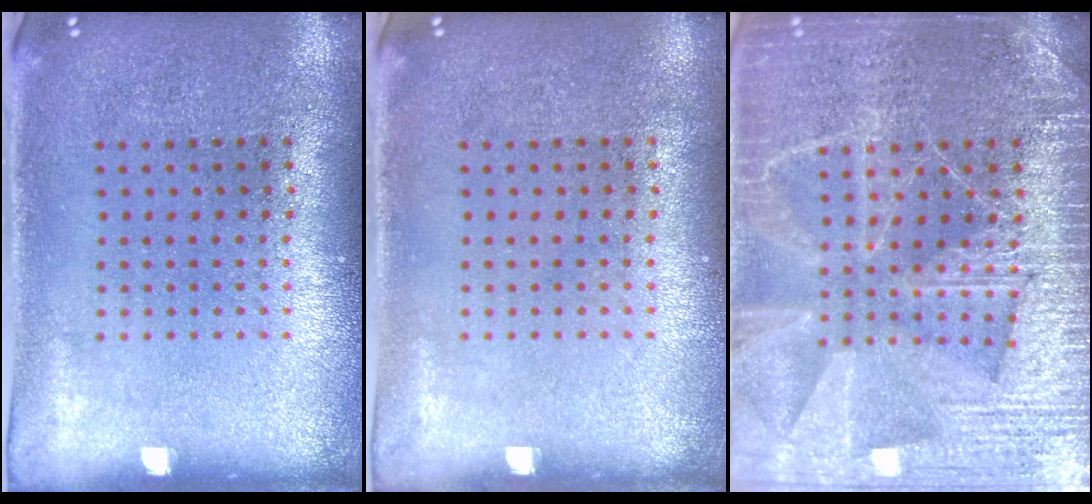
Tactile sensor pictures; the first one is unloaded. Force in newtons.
{"total": 0.0}
{"total": 6.5, "press": 6.4, "slide": 0.7}